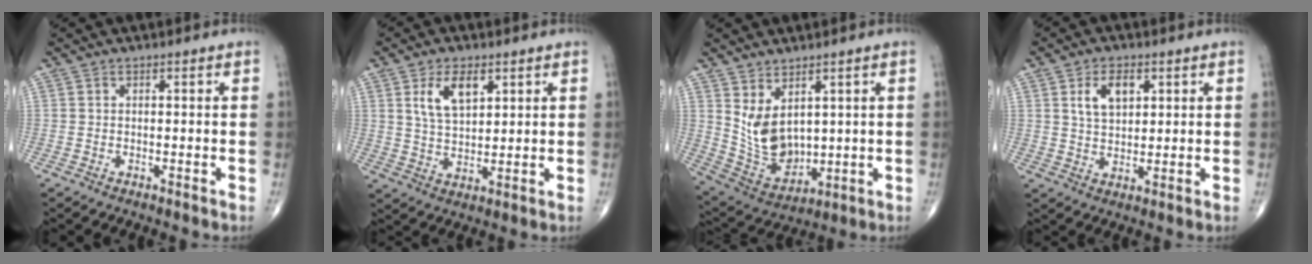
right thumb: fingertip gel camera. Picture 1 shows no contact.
{"total": 7.8, "force": [3.4, 4.0, 5.7], "torque": [-0.094, -0.015, 0.068]}
{"total": 9.8, "force": [3.1, 5.9, 7.2], "torque": [-0.113, -0.026, 0.087]}
{"total": 6.4, "force": [2.4, 3.8, 4.6], "torque": [-0.069, -0.009, 0.047]}